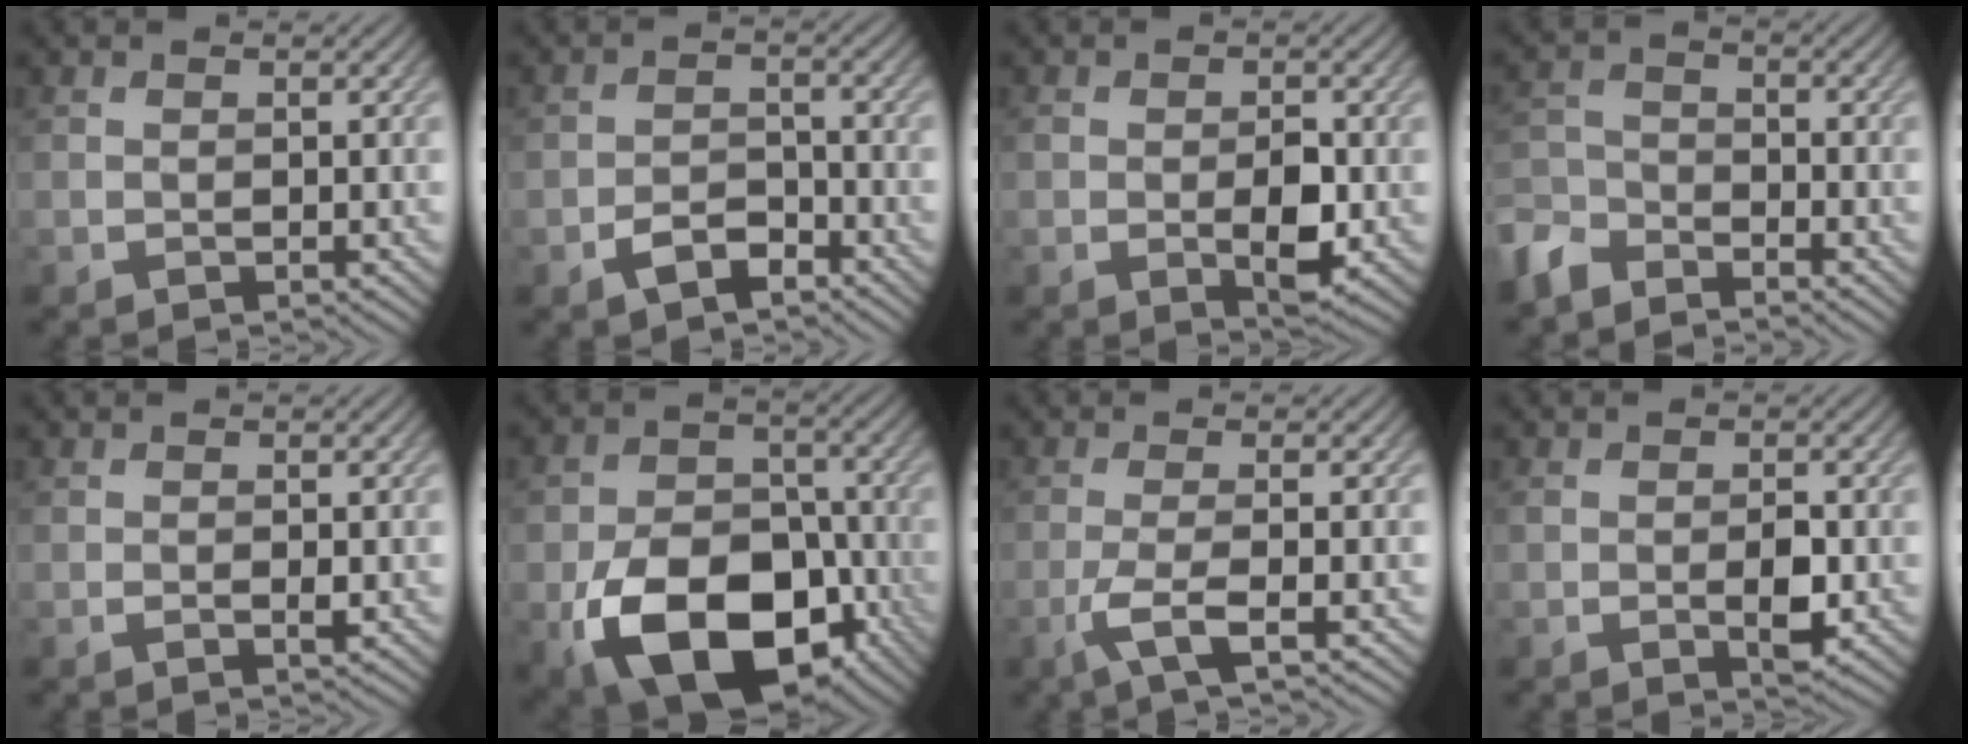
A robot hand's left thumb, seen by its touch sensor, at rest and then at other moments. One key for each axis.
{"total": 3.7, "fx": -2.4, "fy": 1.9, "fz": 2.0, "tx": -0.037, "ty": 0.002, "tz": -0.050}
{"total": 4.4, "fx": -0.8, "fy": 2.5, "fz": 3.6, "tx": -0.066, "ty": -0.013, "tz": -0.008}
{"total": 5.1, "fx": -4.4, "fy": 2.2, "fz": 1.5, "tx": -0.038, "ty": -0.005, "tz": -0.108}
{"total": 0.9, "fx": 0.0, "fy": 0.3, "fz": 0.8, "tx": -0.017, "ty": -0.005, "tz": 0.000}
{"total": 16.2, "fx": -6.9, "fy": 10.4, "fz": 10.4, "tx": -0.193, "ty": -0.041, "tz": -0.118}
{"total": 4.1, "fx": -1.6, "fy": 0.7, "fz": 3.7, "tx": -0.069, "ty": 0.003, "tz": -0.044}
{"total": 3.2, "fx": -0.4, "fy": 1.7, "fz": 2.7, "tx": -0.054, "ty": -0.011, "tz": -0.003}